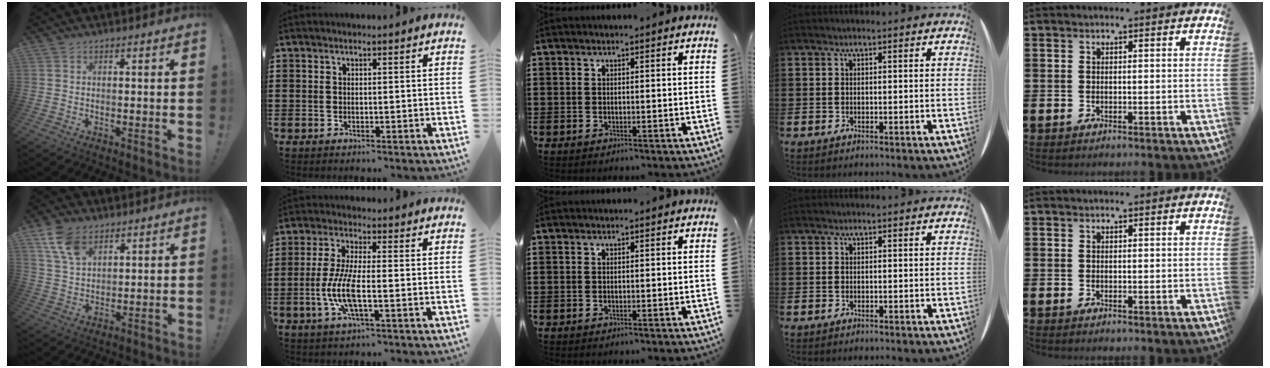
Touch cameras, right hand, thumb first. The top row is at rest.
{"thumb": {"total": 9.4, "force": [5.6, 5.3, 5.2], "torque": [-0.098, -0.016, 0.111]}, "index": {"total": 7.3, "force": [-2.0, 1.8, 6.8], "torque": [-0.159, -0.015, -0.046]}}